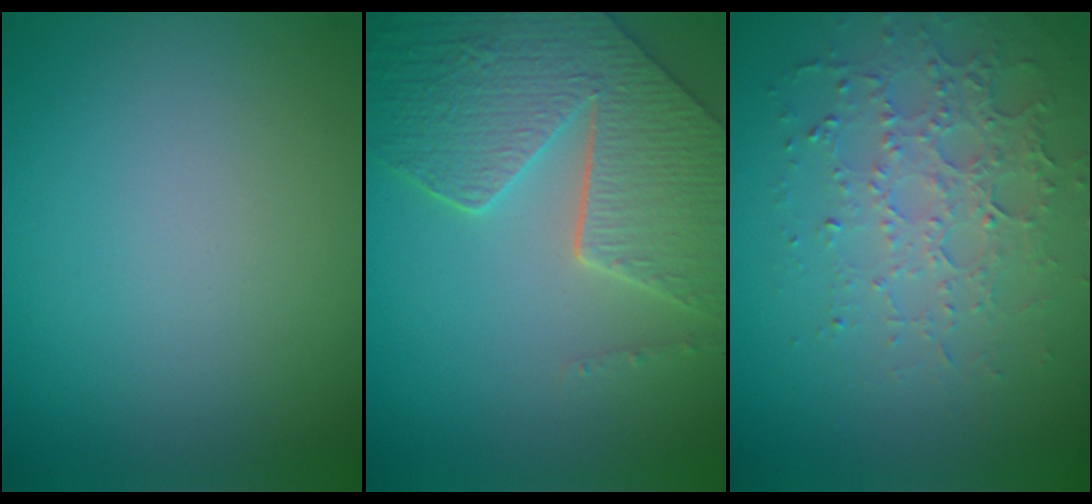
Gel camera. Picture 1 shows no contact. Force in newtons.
{"total": 8.0, "press": 6.1, "slide": 5.3}
{"total": 3.5, "press": 3.4, "slide": 0.9}